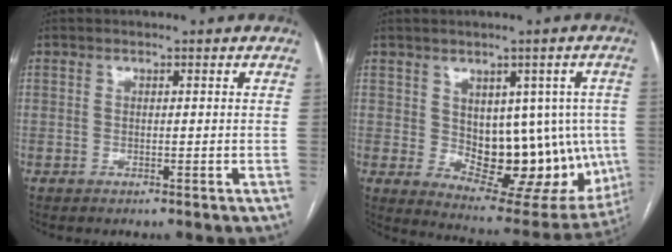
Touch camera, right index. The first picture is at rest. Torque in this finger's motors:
{"motor_torque": [1.91, -0.01, 0.23, 0.06]}